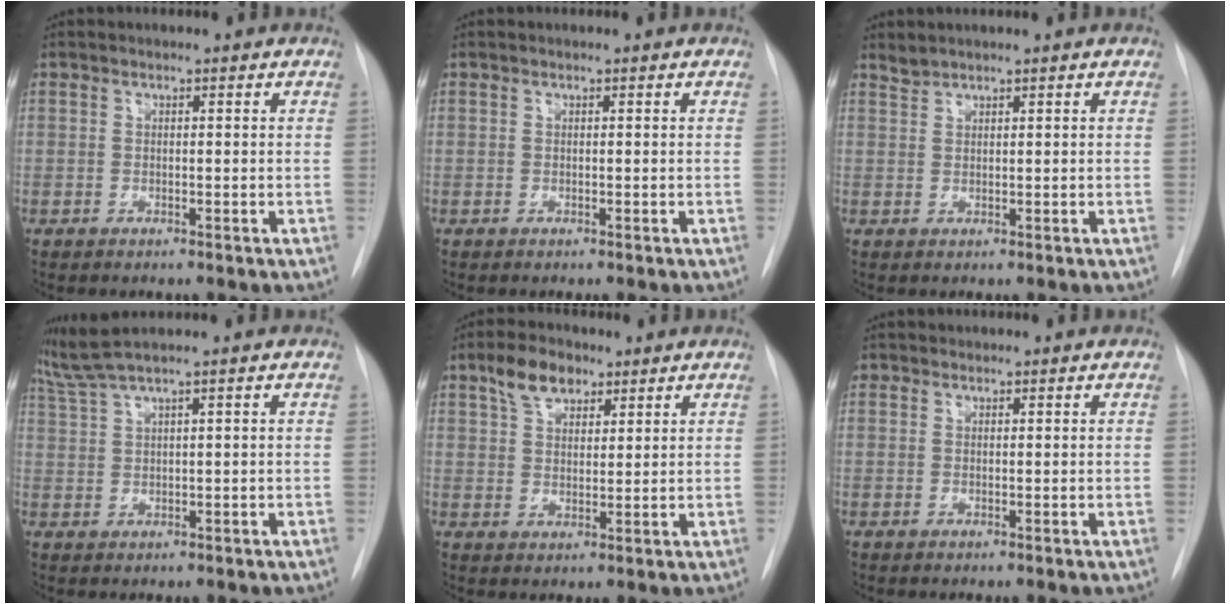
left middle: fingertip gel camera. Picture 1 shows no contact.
{"total": 0.0}
{"total": 1.2, "force": [1.2, 0.0, 0.0], "torque": [-0.004, 0.003, 0.028]}
{"total": 3.8, "force": [3.1, -1.1, 1.9], "torque": [-0.058, 0.017, 0.076]}
{"total": 5.8, "force": [3.7, 3.2, 3.1], "torque": [-0.059, 0.015, 0.069]}
{"total": 0.7, "force": [0.4, 0.5, 0.0], "torque": [0.003, 0.001, 0.006]}